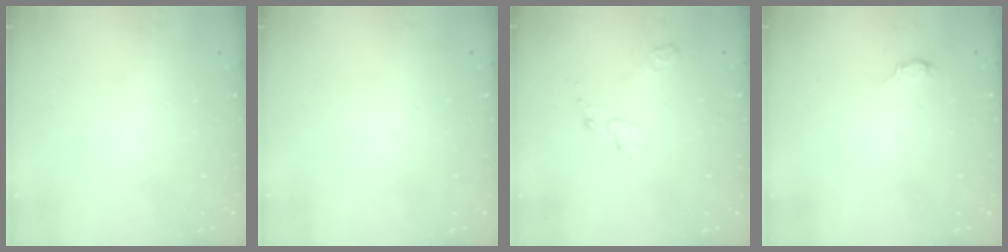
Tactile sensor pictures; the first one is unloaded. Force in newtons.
{"total": 0.0}
{"total": 5.0, "press": 5.0, "slide": 0.6}
{"total": 2.8, "press": 2.8, "slide": 0.3}